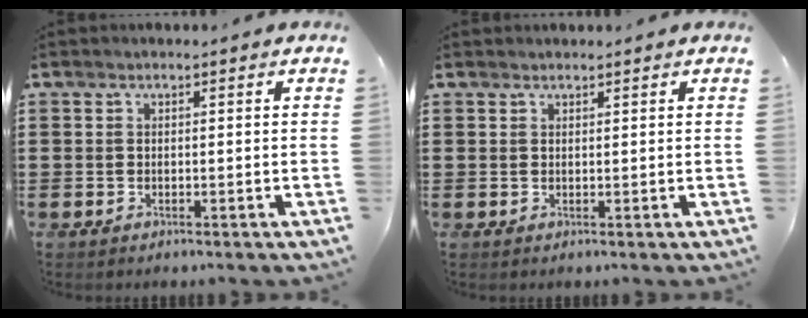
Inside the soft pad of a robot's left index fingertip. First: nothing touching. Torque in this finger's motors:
{"motor_torque": [-0.24, -0.23, -0.14, -0.01]}